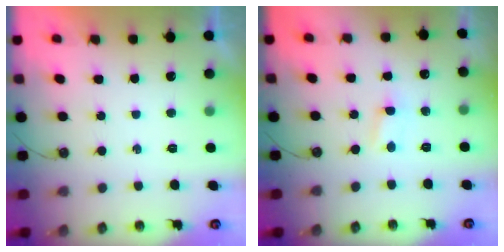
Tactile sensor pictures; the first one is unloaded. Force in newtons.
{"total": 1.0, "press": 1.0, "slide": 0.1}